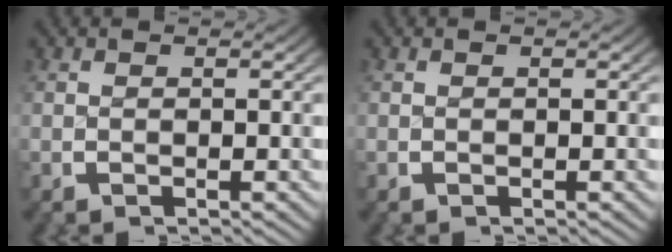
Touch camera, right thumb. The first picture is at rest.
{"total": 0.0}